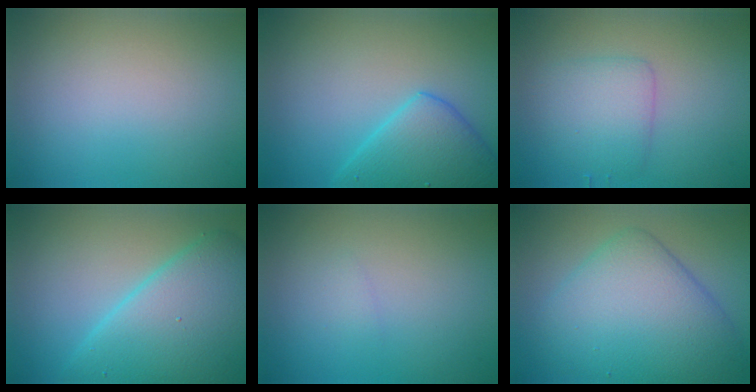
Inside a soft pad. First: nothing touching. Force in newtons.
{"total": 5.2, "press": 5.2, "slide": 0.2}
{"total": 3.2, "press": 3.2, "slide": 0.1}
{"total": 9.4, "press": 9.4, "slide": 0.2}
{"total": 0.6, "press": 0.6, "slide": 0.0}
{"total": 8.4, "press": 8.4, "slide": 0.3}